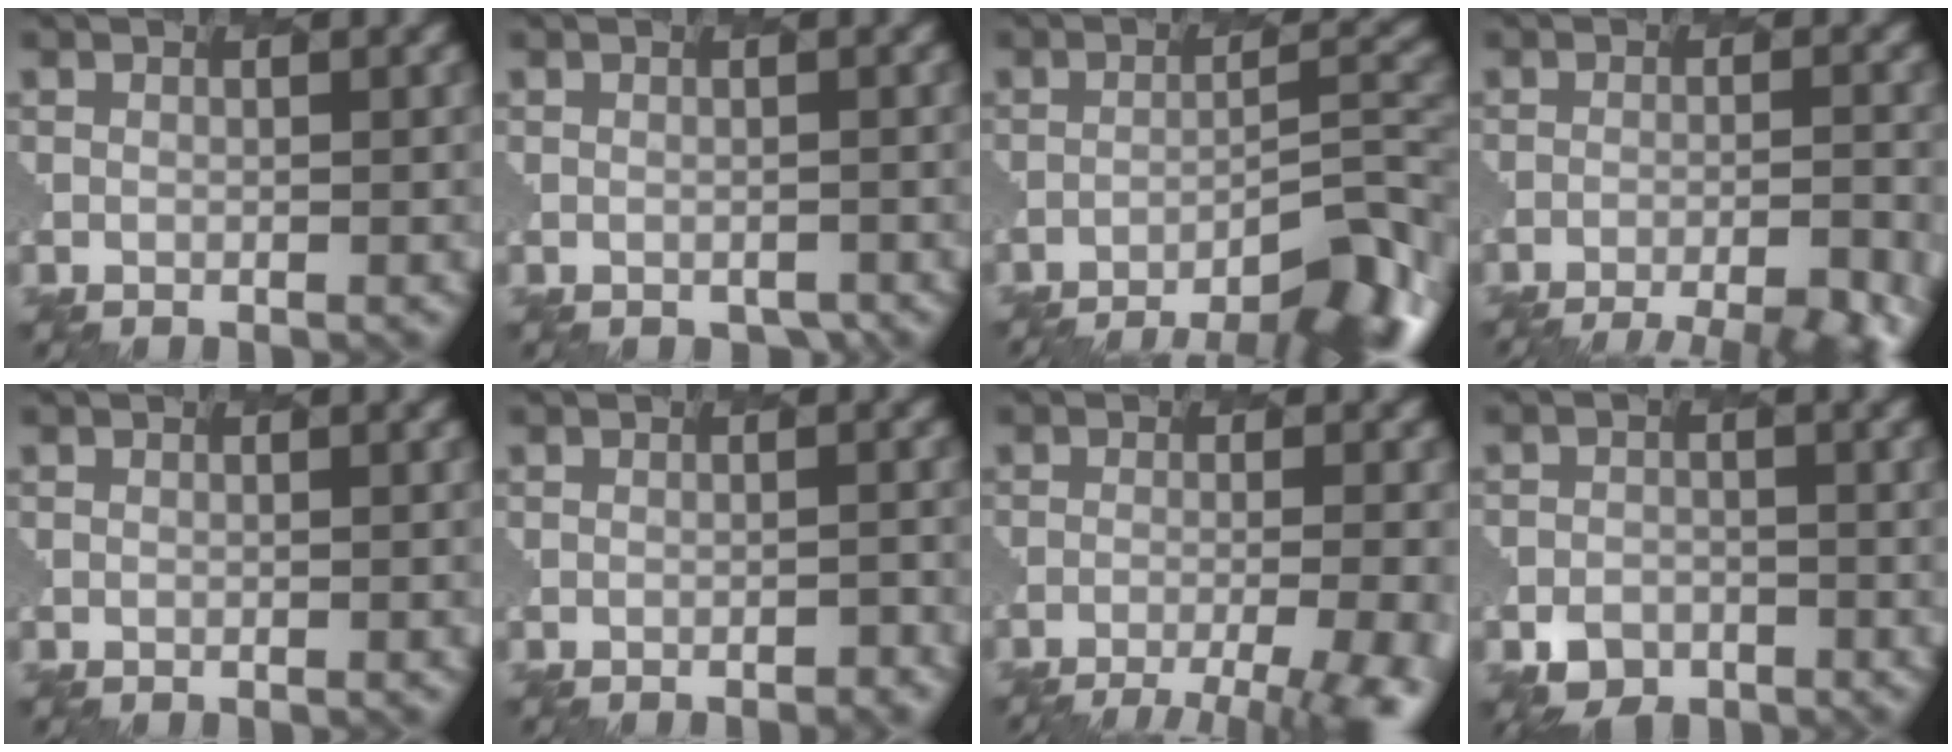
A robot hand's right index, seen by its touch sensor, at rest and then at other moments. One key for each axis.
{"total": 1.0, "fx": -1.0, "fy": 0.3, "fz": 0.1, "tx": -0.009, "ty": -0.001, "tz": 0.006}
{"total": 10.2, "fx": -8.1, "fy": 2.2, "fz": 5.8, "tx": -0.088, "ty": 0.014, "tz": -0.100}
{"total": 9.5, "fx": -7.9, "fy": 2.2, "fz": 4.8, "tx": -0.068, "ty": -0.005, "tz": -0.074}
{"total": 0.0}
{"total": 1.4, "fx": -1.1, "fy": 0.3, "fz": 0.6, "tx": -0.003, "ty": 0.008, "tz": -0.004}
{"total": 11.6, "fx": -8.3, "fy": 3.8, "fz": 7.2, "tx": -0.066, "ty": -0.008, "tz": -0.080}
{"total": 2.7, "fx": -2.4, "fy": 1.4, "fz": -0.4, "tx": -0.010, "ty": -0.003, "tz": -0.038}